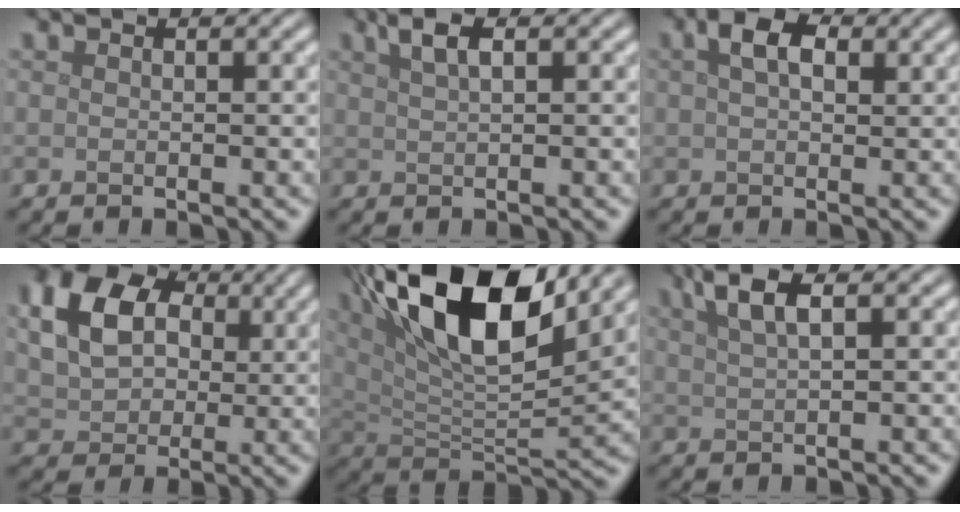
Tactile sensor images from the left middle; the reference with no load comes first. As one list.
[{"total": 2.5, "force": [1.4, 0.7, 1.9], "torque": [-0.032, 0.006, 0.026]}, {"total": 3.7, "force": [1.6, 2.0, 2.7], "torque": [-0.050, 0.008, 0.024]}, {"total": 10.6, "force": [3.4, 7.8, 6.2], "torque": [-0.141, 0.030, 0.060]}, {"total": 13.8, "force": [6.9, 4.9, 10.9], "torque": [-0.185, 0.016, 0.118]}, {"total": 3.9, "force": [2.1, 1.1, 3.0], "torque": [-0.052, 0.009, 0.038]}]